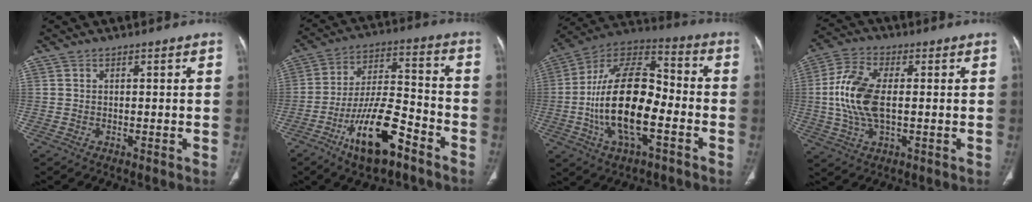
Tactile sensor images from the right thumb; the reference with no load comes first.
{"total": 15.8, "force": [-8.8, 5.8, 11.8], "torque": [-0.199, 0.062, -0.150]}
{"total": 21.1, "force": [-4.7, 10.1, 18.0], "torque": [-0.318, 0.040, -0.083]}
{"total": 11.6, "force": [0.5, 5.7, 10.1], "torque": [-0.221, 0.005, 0.008]}